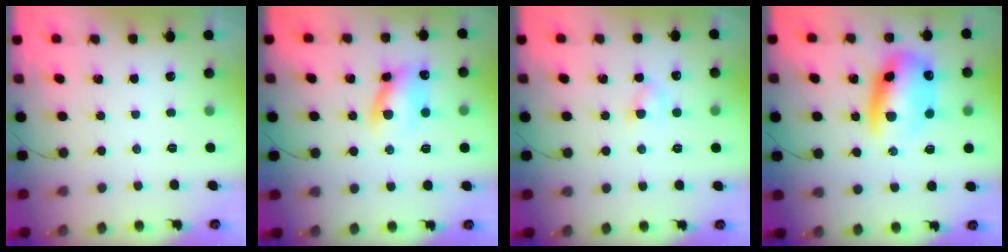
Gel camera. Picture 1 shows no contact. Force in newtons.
{"total": 10.2, "press": 10.1, "slide": 1.2}
{"total": 2.9, "press": 2.6, "slide": 1.3}
{"total": 13.3, "press": 12.9, "slide": 3.4}